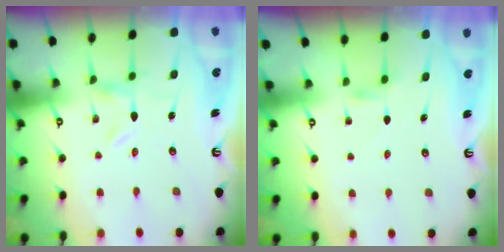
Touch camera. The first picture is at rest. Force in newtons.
{"total": 2.7, "press": 2.7, "slide": 0.5}